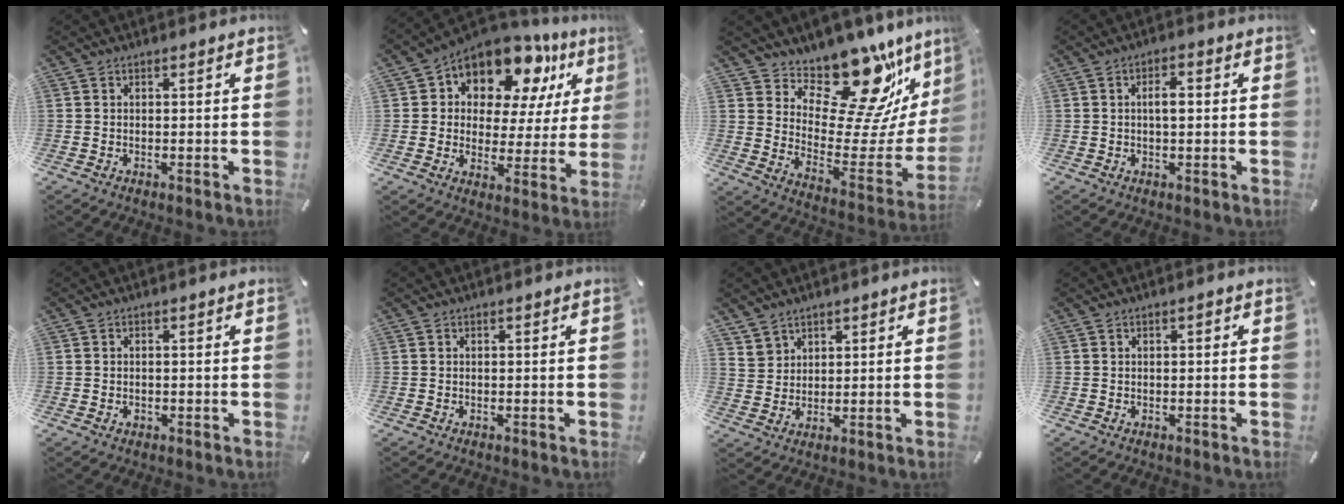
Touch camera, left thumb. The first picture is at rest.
{"total": 13.0, "force": [9.0, 7.5, 5.5], "torque": [-0.092, -0.075, 0.161]}
{"total": 19.0, "force": [14.7, 8.3, 8.6], "torque": [-0.110, -0.137, 0.244]}
{"total": 3.5, "force": [0.4, 1.6, 3.1], "torque": [-0.047, -0.001, 0.001]}
{"total": 0.7, "force": [-0.2, 0.6, 0.2], "torque": [-0.004, 0.005, -0.005]}
{"total": 0.0}
{"total": 4.6, "force": [2.9, 3.6, -0.2], "torque": [-0.004, -0.009, 0.056]}
{"total": 0.7, "force": [0.1, 0.4, 0.6], "torque": [-0.011, 0.004, 0.001]}